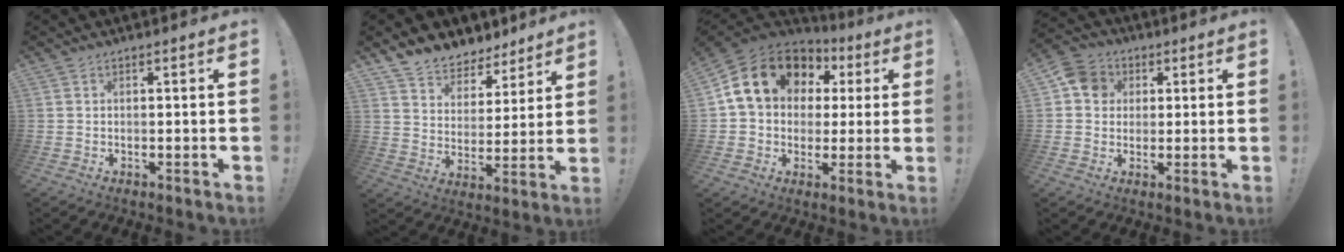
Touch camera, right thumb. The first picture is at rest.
{"total": 8.3, "force": [7.0, 4.4, 1.0], "torque": [-0.022, -0.063, 0.136]}
{"total": 17.7, "force": [6.5, 13.5, 9.5], "torque": [-0.153, -0.014, 0.135]}
{"total": 8.2, "force": [1.9, 7.3, 3.3], "torque": [-0.040, 0.003, 0.040]}